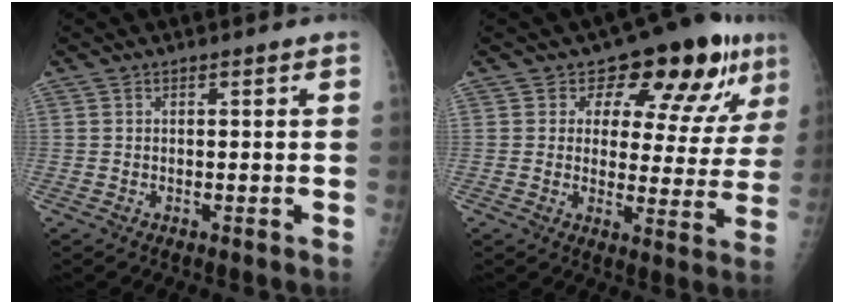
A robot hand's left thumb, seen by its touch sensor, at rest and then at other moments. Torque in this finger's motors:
{"motor_torque": [0.07, 0.39, -0.06, -0.13, 0.06]}